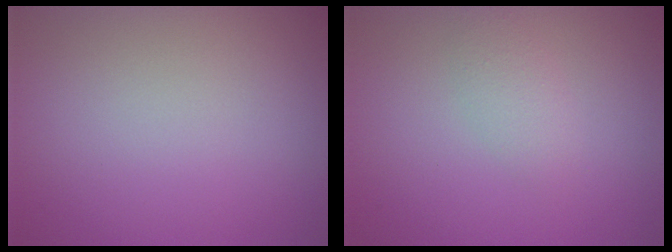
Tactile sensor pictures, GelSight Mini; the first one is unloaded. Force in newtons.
{"total": 1.6, "press": 1.6, "slide": 0.0}